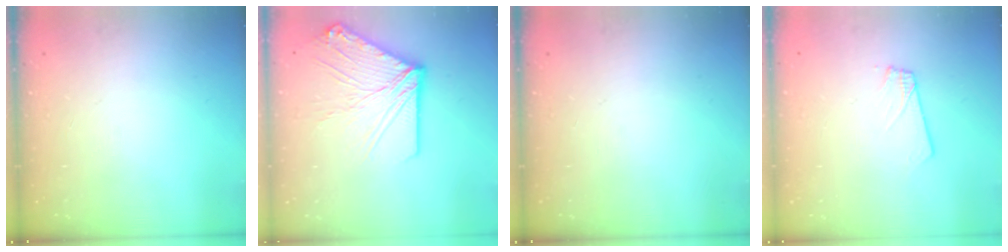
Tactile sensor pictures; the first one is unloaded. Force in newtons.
{"total": 16.4, "press": 16.2, "slide": 2.3}
{"total": 0.0}
{"total": 1.8, "press": 1.8, "slide": 0.1}